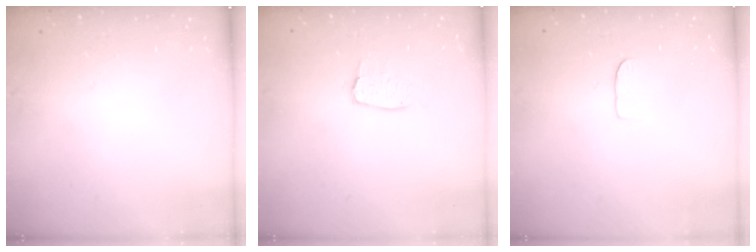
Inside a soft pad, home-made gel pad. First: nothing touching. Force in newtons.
{"total": 6.1, "press": 6.0, "slide": 0.4}
{"total": 4.5, "press": 4.5, "slide": 0.3}